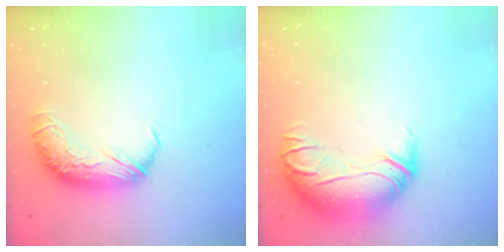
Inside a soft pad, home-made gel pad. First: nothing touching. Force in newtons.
{"total": 3.0, "press": 0.4, "slide": 2.9}